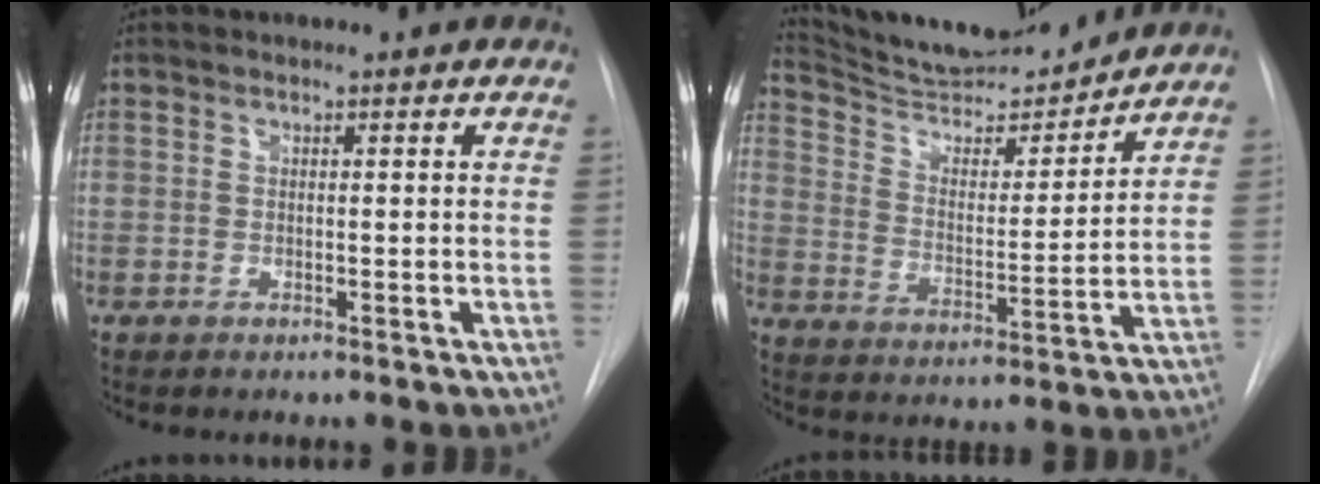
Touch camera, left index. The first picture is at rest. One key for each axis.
{"total": 16.4, "fx": 15.7, "fy": 1.8, "fz": 4.4, "tx": -0.075, "ty": -0.013, "tz": 0.251}